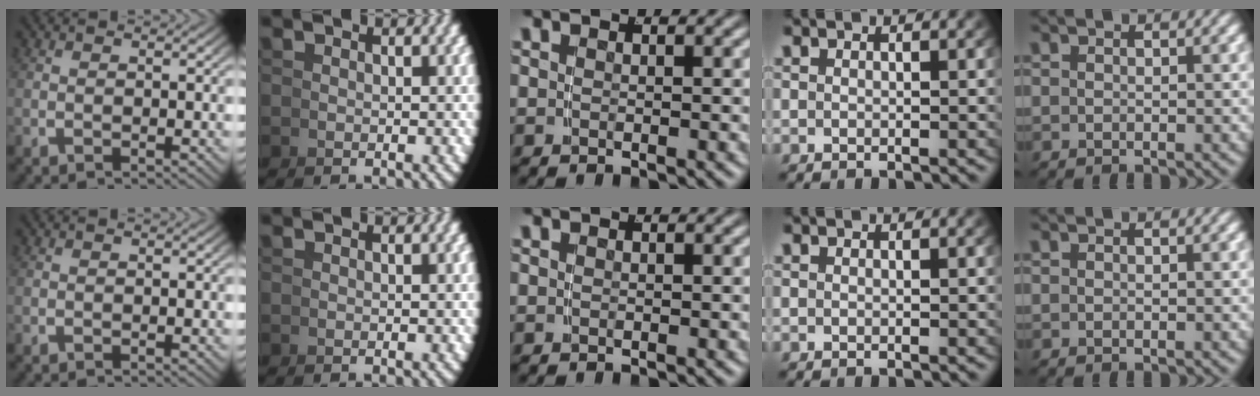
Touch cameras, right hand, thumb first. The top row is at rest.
{}